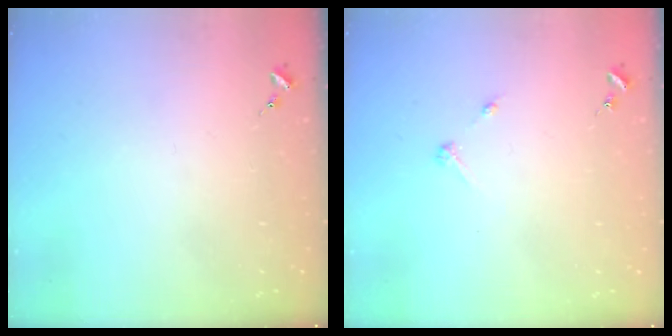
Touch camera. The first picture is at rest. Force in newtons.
{"total": 2.6, "press": 2.6, "slide": 0.3}